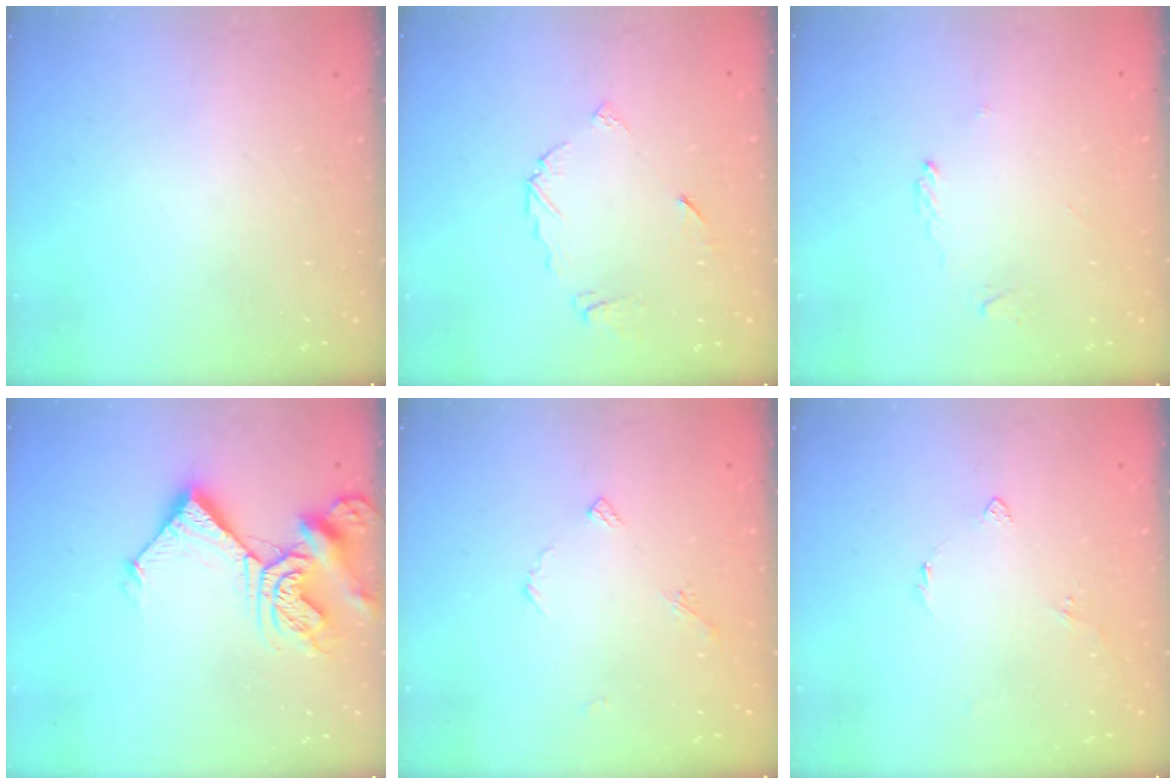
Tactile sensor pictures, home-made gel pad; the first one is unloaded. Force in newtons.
{"total": 5.5, "press": 5.5, "slide": 0.4}
{"total": 1.7, "press": 1.7, "slide": 0.3}
{"total": 12.5, "press": 12.5, "slide": 1.3}
{"total": 3.5, "press": 3.5, "slide": 0.4}
{"total": 3.2, "press": 3.2, "slide": 0.5}